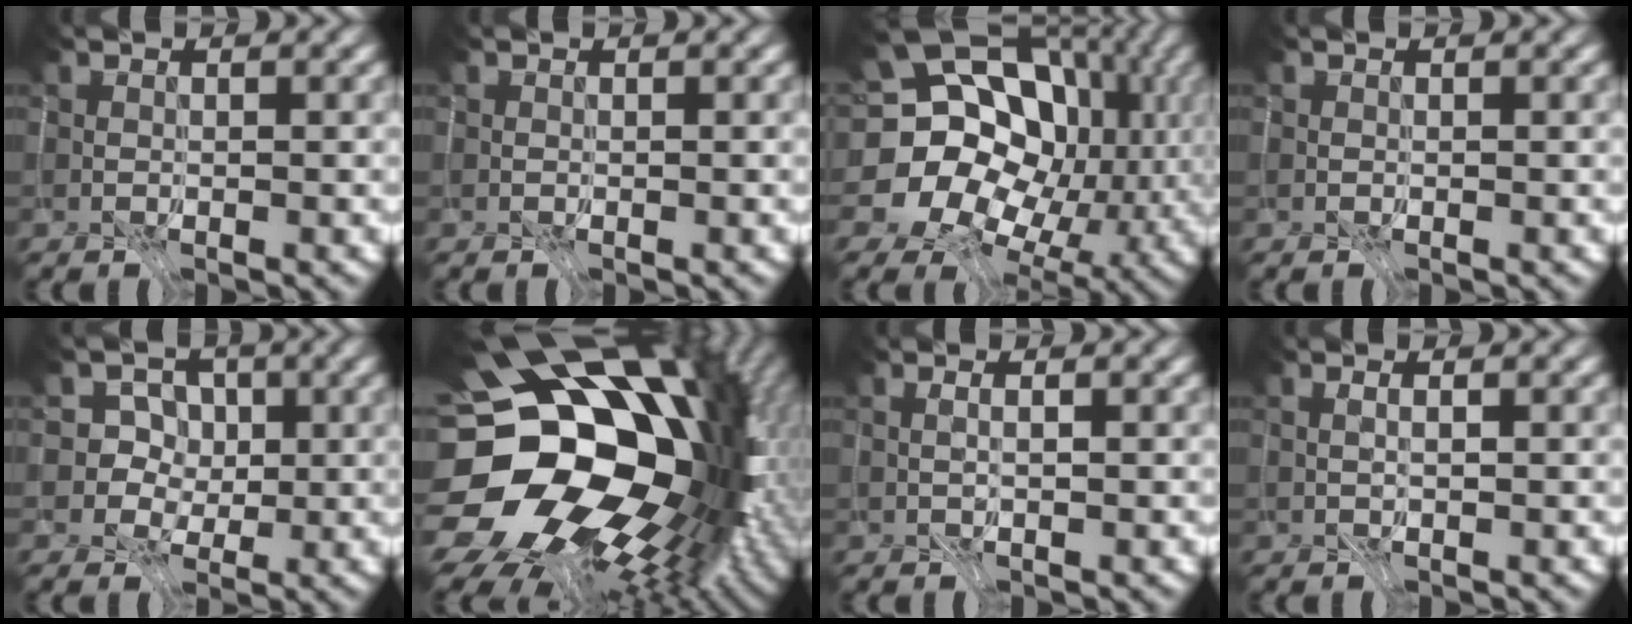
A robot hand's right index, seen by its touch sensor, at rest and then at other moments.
{"total": 0.0}
{"total": 13.7, "force": [-0.7, 11.2, 7.8], "torque": [-0.125, -0.007, 0.000]}
{"total": 0.0}
{"total": 6.8, "force": [3.0, 4.9, 3.7], "torque": [-0.050, 0.024, 0.026]}
{"total": 17.3, "force": [-3.3, 11.5, 12.5], "torque": [-0.184, -0.055, -0.057]}
{"total": 1.6, "force": [-1.1, -1.1, -0.2], "torque": [0.011, -0.005, -0.012]}
{"total": 1.3, "force": [-0.9, -1.0, -0.2], "torque": [0.009, -0.003, -0.010]}